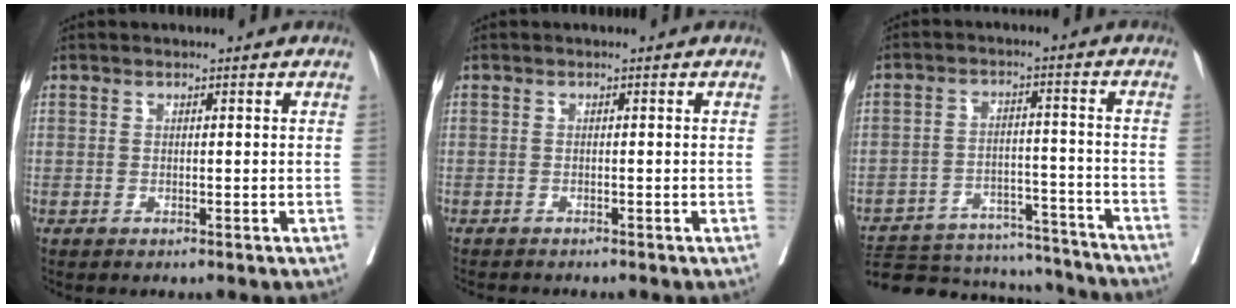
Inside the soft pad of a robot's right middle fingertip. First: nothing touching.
{"total": 3.1, "force": [-2.9, 0.3, 1.0], "torque": [-0.014, -0.007, -0.046]}
{"total": 20.6, "force": [-18.9, 6.0, 5.4], "torque": [-0.109, 0.013, -0.259]}